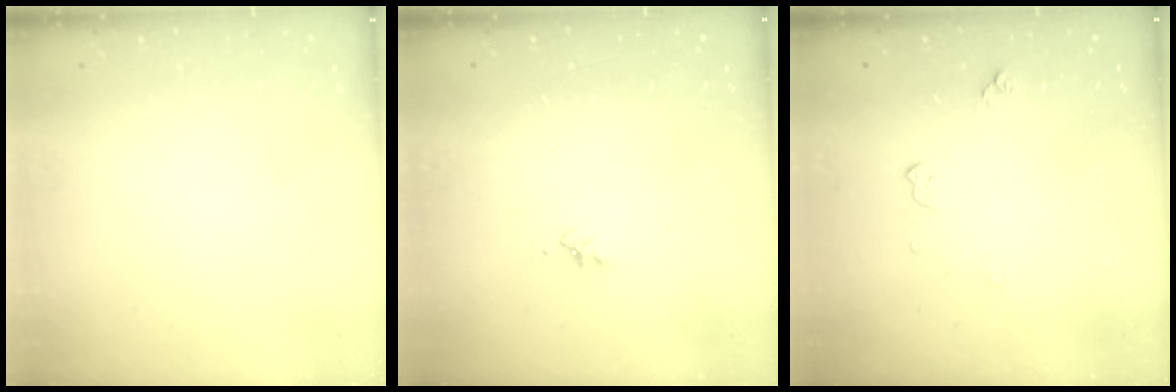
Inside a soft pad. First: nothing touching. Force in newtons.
{"total": 1.6, "press": 1.6, "slide": 0.3}
{"total": 4.8, "press": 4.7, "slide": 0.7}